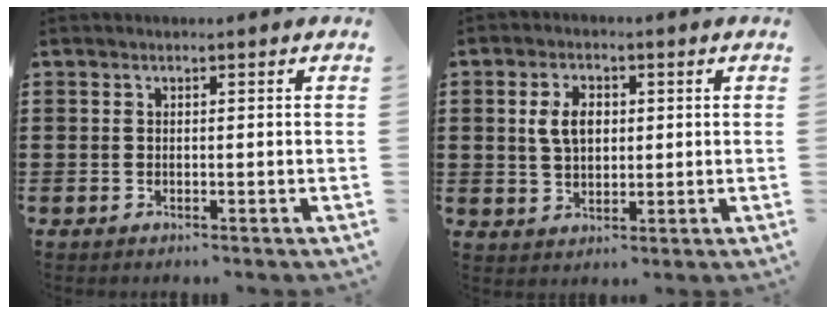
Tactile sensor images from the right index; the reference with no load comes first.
{"total": 4.9, "force": [0.9, 3.1, 3.7], "torque": [-0.080, 0.007, 0.009]}